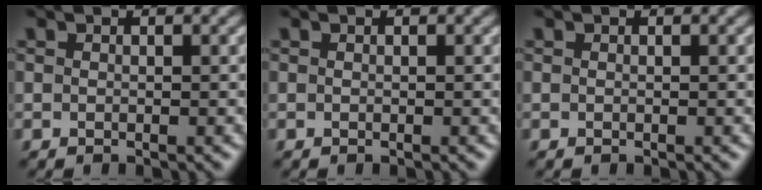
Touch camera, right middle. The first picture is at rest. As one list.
[{"total": 0.0}, {"total": 0.0}]